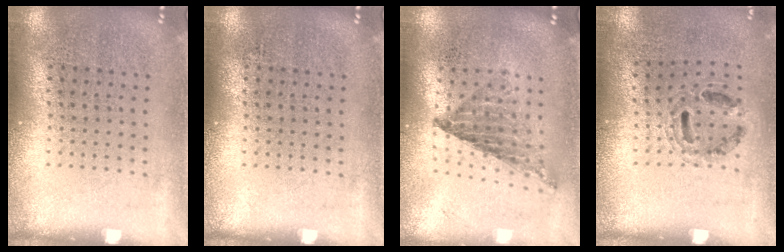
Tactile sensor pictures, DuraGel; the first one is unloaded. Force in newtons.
{"total": 0.0}
{"total": 0.8, "press": 0.8, "slide": 0.1}
{"total": 0.9, "press": 0.8, "slide": 0.2}